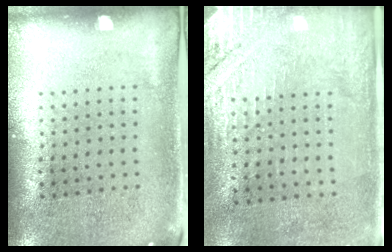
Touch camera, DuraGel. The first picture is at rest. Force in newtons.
{"total": 2.7, "press": 2.5, "slide": 1.1}